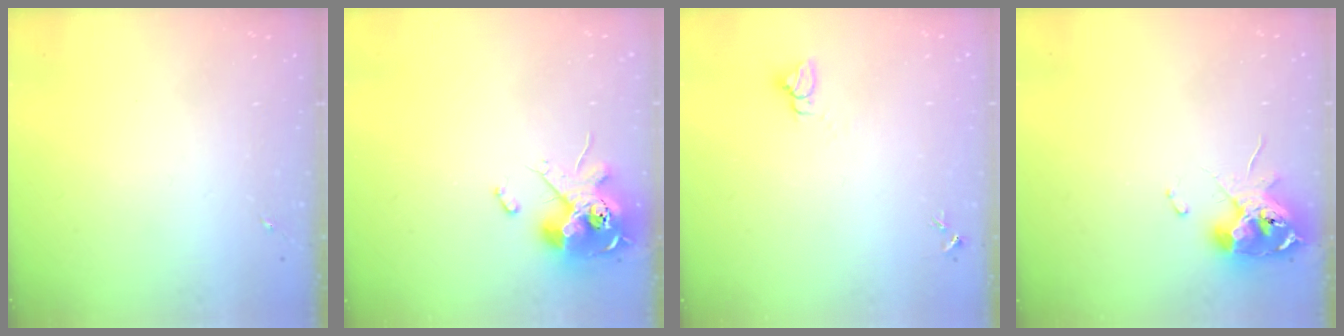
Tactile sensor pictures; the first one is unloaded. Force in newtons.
{"total": 14.0, "press": 13.9, "slide": 1.5}
{"total": 2.7, "press": 2.7, "slide": 0.1}
{"total": 11.2, "press": 11.2, "slide": 1.3}